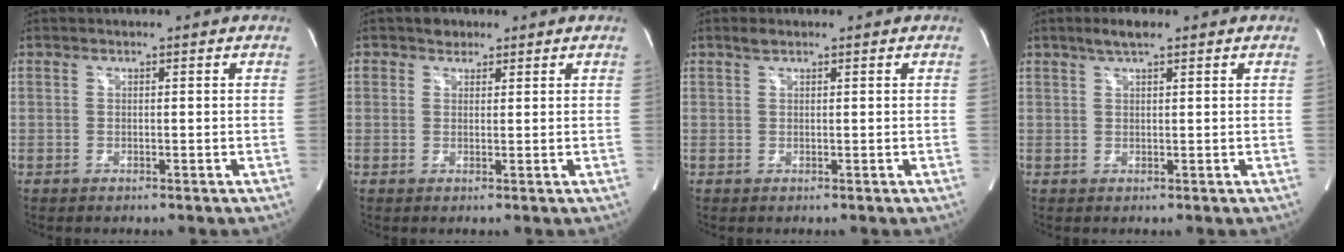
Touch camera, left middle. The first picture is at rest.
{"total": 1.9, "force": [1.2, 1.4, 0.3], "torque": [-0.005, 0.004, 0.016]}
{"total": 1.1, "force": [0.8, 0.4, 0.5], "torque": [-0.015, 0.006, 0.018]}
{"total": 3.0, "force": [2.1, 0.5, 2.1], "torque": [-0.046, 0.009, 0.039]}